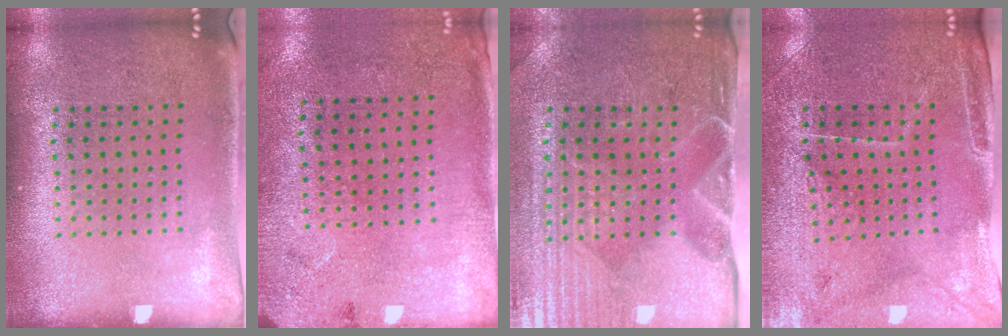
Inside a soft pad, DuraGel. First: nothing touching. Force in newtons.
{"total": 2.7, "press": 2.2, "slide": 1.6}
{"total": 4.7, "press": 4.1, "slide": 2.3}
{"total": 3.3, "press": 3.2, "slide": 1.0}